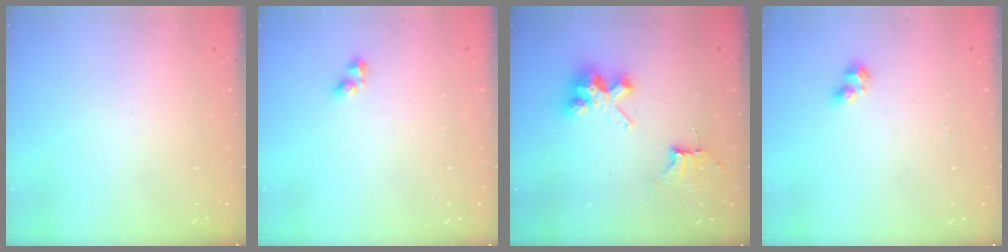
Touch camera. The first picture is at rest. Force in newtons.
{"total": 3.7, "press": 3.7, "slide": 0.6}
{"total": 8.7, "press": 8.7, "slide": 0.6}
{"total": 2.1, "press": 2.0, "slide": 0.8}